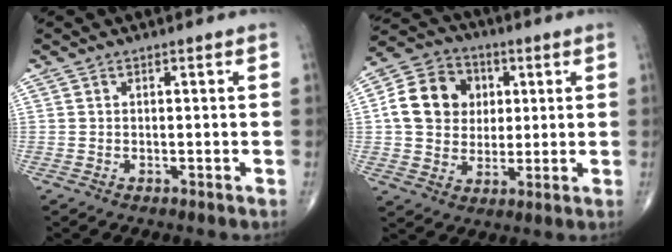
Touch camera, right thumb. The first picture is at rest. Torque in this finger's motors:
{"motor_torque": [1.33, 1.85, 0.55, -0.34, 0.07]}